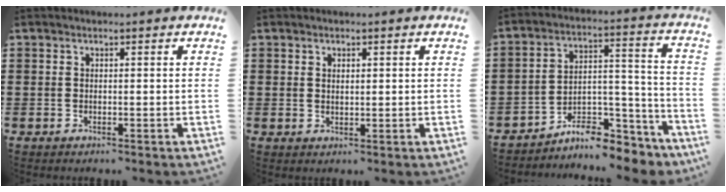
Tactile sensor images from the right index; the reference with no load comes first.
{"total": 0.9, "force": [0.5, 0.6, 0.5], "torque": [-0.011, 0.004, 0.010]}
{"total": 8.0, "force": [-7.0, 2.9, 2.6], "torque": [-0.029, 0.025, -0.130]}